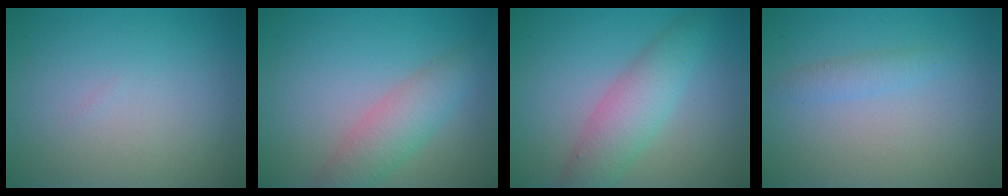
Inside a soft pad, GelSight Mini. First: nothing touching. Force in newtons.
{"total": 3.8, "press": 3.8, "slide": 0.1}
{"total": 4.3, "press": 4.3, "slide": 0.1}
{"total": 1.3, "press": 1.3, "slide": 0.1}